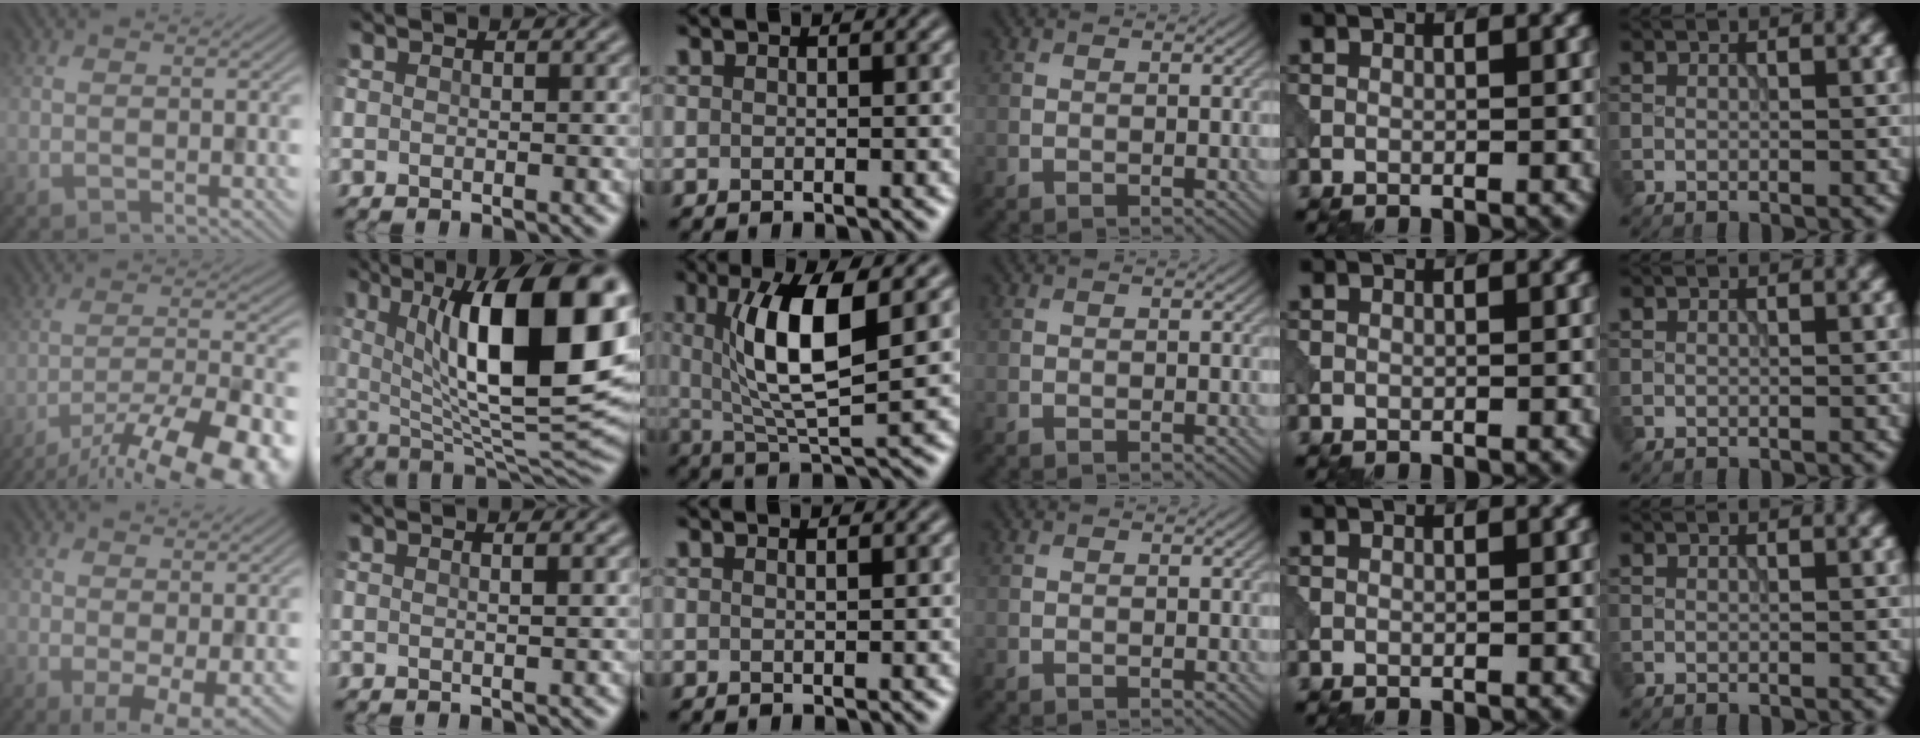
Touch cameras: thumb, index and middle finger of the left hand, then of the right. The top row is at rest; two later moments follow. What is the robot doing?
{"motion": "pour", "object": "beaker"}